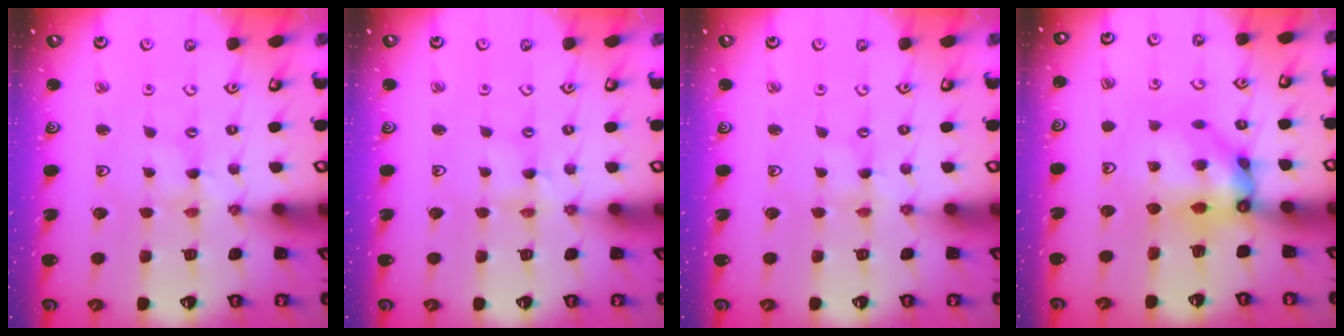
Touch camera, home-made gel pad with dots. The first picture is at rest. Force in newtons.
{"total": 1.8, "press": 1.8, "slide": 0.2}
{"total": 0.0}
{"total": 10.8, "press": 10.7, "slide": 1.4}